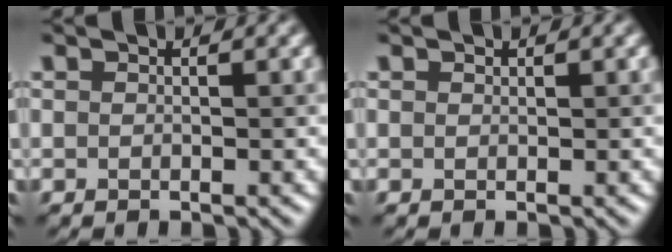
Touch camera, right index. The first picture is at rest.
{"total": 0.0}